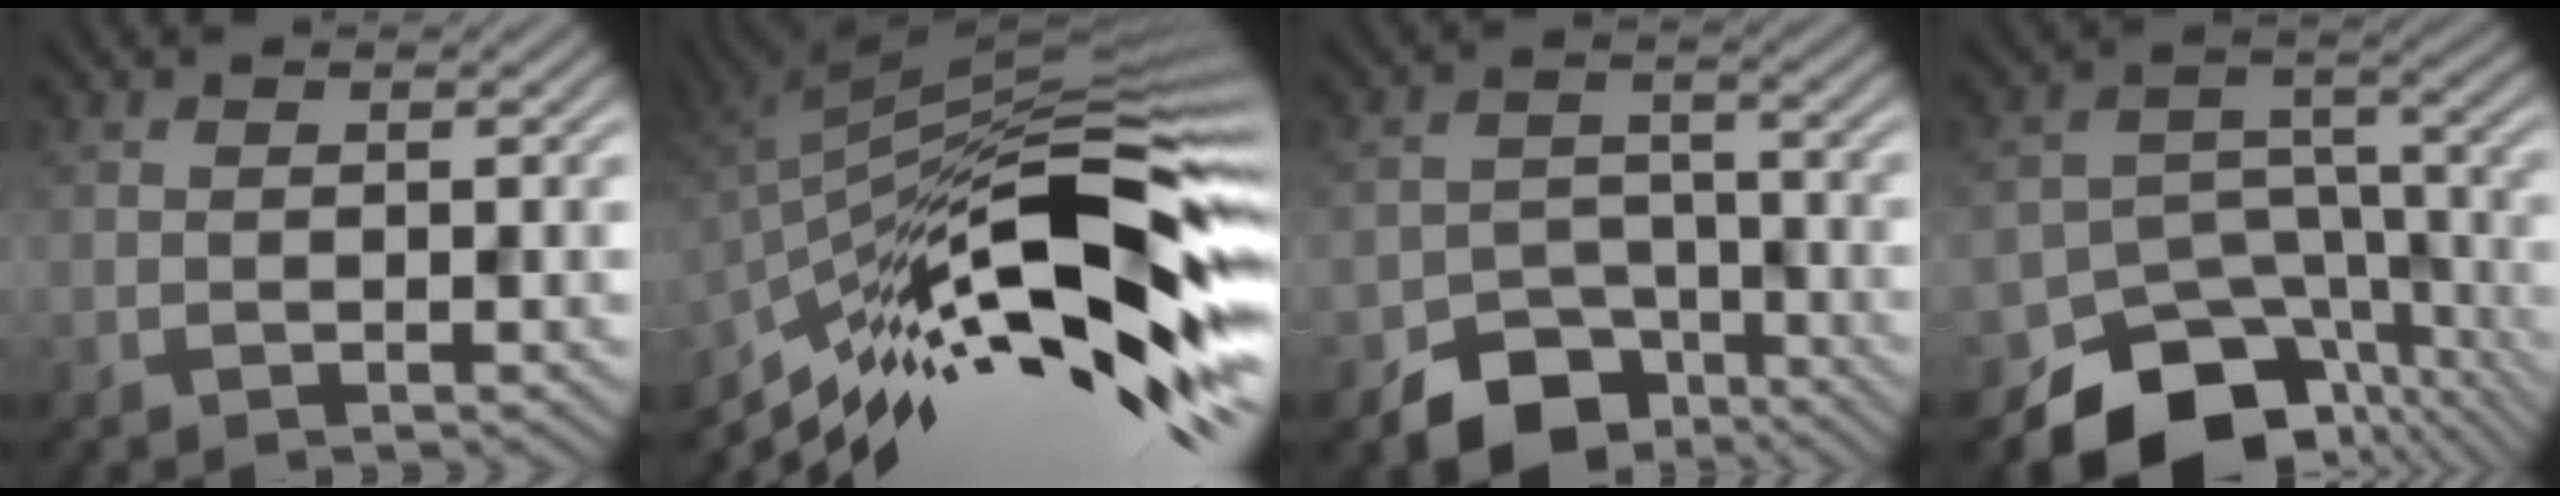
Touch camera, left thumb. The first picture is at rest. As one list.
[{"total": 17.1, "force": [-7.0, 5.0, 14.8], "torque": [-0.275, 0.004, -0.142]}, {"total": 8.0, "force": [-5.4, 4.9, 3.3], "torque": [-0.052, -0.015, -0.094]}, {"total": 12.6, "force": [-8.6, 7.7, 5.2], "torque": [-0.085, -0.020, -0.131]}]